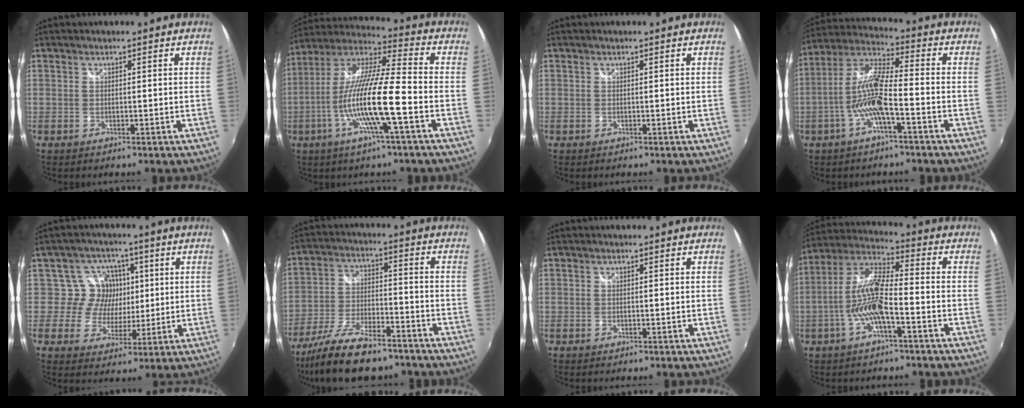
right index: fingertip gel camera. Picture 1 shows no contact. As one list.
[{"total": 16.5, "force": [-5.4, 1.1, 15.6], "torque": [-0.286, -0.014, -0.106]}, {"total": 0.0}, {"total": 10.7, "force": [-3.7, 1.6, 9.9], "torque": [-0.210, 0.004, -0.070]}, {"total": 7.8, "force": [1.5, 7.7, 0.7], "torque": [-0.008, -0.002, 0.010]}, {"total": 16.5, "force": [-13.1, 5.1, 8.6], "torque": [-0.181, -0.029, -0.224]}, {"total": 0.0}, {"total": 11.2, "force": [-3.6, 2.2, 10.3], "torque": [-0.216, 0.004, -0.068]}]